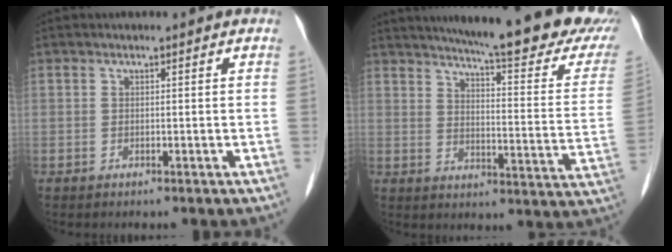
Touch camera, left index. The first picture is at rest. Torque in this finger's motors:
{"motor_torque": [0.47, -1.67, 0.44, 0.08]}